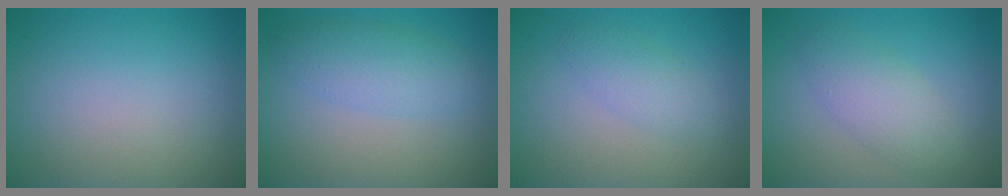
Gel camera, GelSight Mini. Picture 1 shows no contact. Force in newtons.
{"total": 3.4, "press": 3.4, "slide": 0.1}
{"total": 2.0, "press": 2.0, "slide": 0.0}
{"total": 3.3, "press": 3.3, "slide": 0.1}